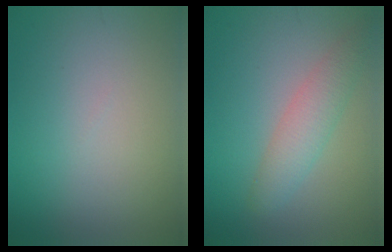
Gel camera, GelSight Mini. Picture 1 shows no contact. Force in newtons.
{"total": 3.0, "press": 2.9, "slide": 0.2}